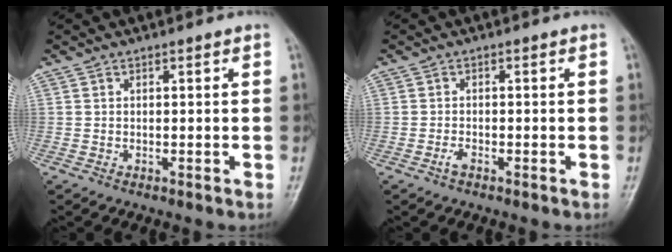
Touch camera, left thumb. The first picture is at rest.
{"total": 1.4, "force": [-1.0, 0.5, 0.9], "torque": [-0.022, 0.006, -0.020]}